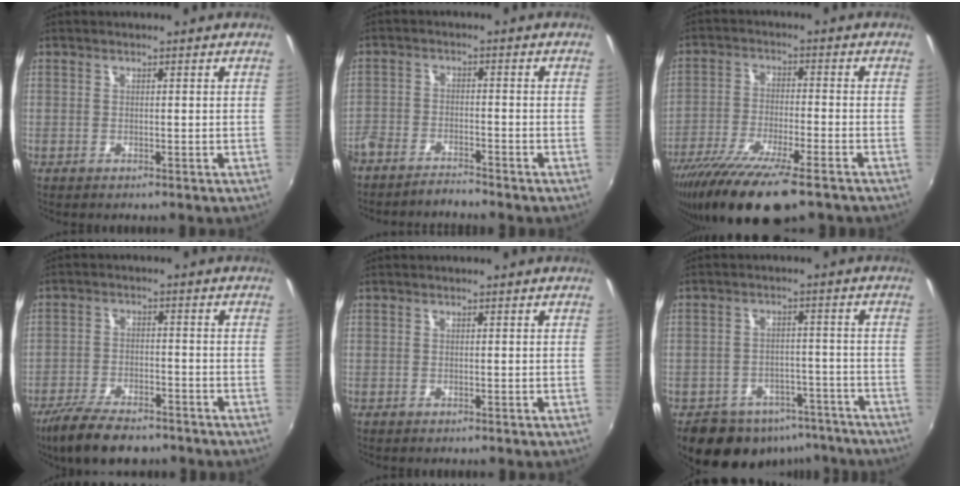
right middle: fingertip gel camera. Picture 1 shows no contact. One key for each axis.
{"total": 6.3, "fx": -5.8, "fy": 1.5, "fz": 2.0, "tx": -0.062, "ty": -0.012, "tz": -0.106}
{"total": 16.5, "fx": -12.3, "fy": 2.8, "fz": 10.6, "tx": -0.215, "ty": -0.052, "tz": -0.215}
{"total": 11.5, "fx": -9.0, "fy": 3.8, "fz": 6.1, "tx": -0.144, "ty": -0.026, "tz": -0.156}
{"total": 0.0}
{"total": 14.6, "fx": -10.8, "fy": 8.5, "fz": 5.1, "tx": -0.112, "ty": 0.014, "tz": -0.130}